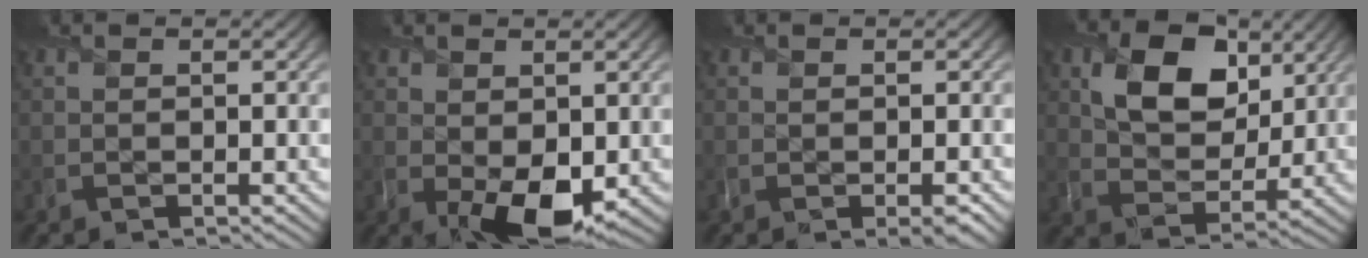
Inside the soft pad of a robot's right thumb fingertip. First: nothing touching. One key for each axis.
{"total": 5.5, "fx": -0.9, "fy": 3.4, "fz": 4.3, "tx": -0.083, "ty": -0.019, "tz": -0.003}
{"total": 1.4, "fx": -0.7, "fy": 0.2, "fz": 1.2, "tx": -0.016, "ty": -0.002, "tz": -0.012}
{"total": 9.9, "fx": 3.9, "fy": 6.7, "fz": 6.1, "tx": -0.119, "ty": -0.006, "tz": 0.061}